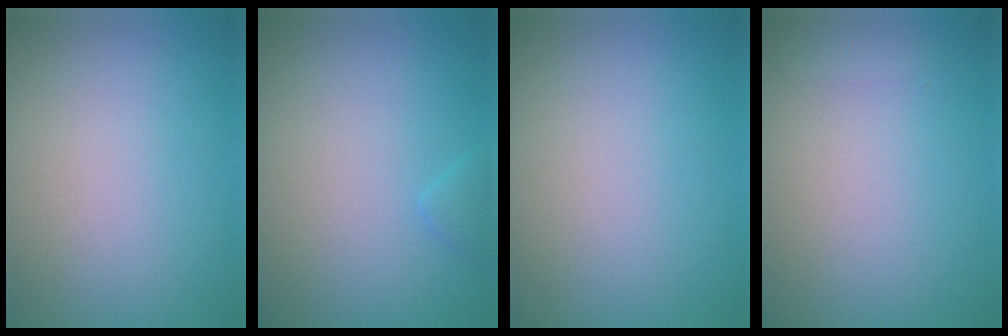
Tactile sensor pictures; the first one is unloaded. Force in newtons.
{"total": 0.8, "press": 0.8, "slide": 0.1}
{"total": 0.0}
{"total": 0.6, "press": 0.6, "slide": 0.0}